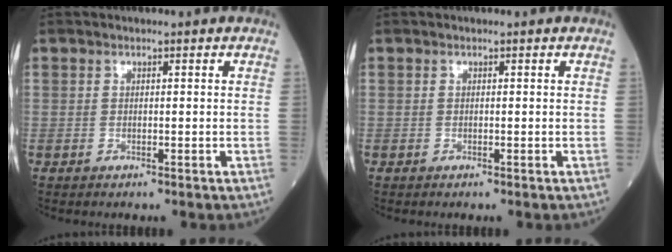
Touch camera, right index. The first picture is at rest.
{"total": 0.0}